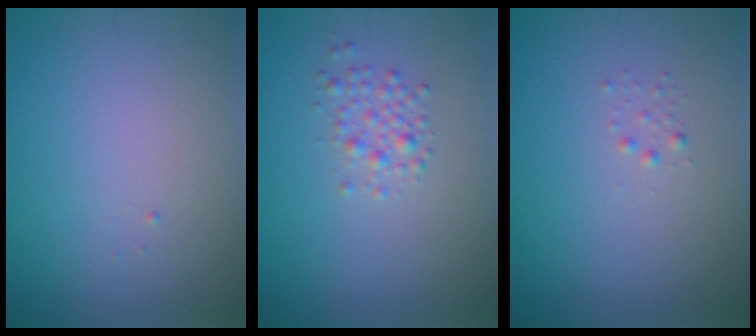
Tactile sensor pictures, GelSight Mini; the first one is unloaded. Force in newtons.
{"total": 1.6, "press": 1.6, "slide": 0.1}
{"total": 0.6, "press": 0.6, "slide": 0.0}